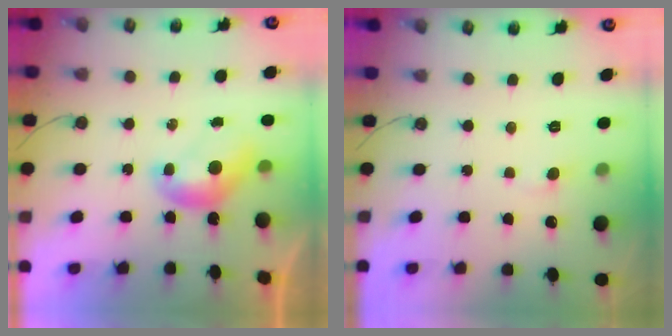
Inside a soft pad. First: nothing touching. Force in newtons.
{"total": 1.9, "press": 1.8, "slide": 0.4}